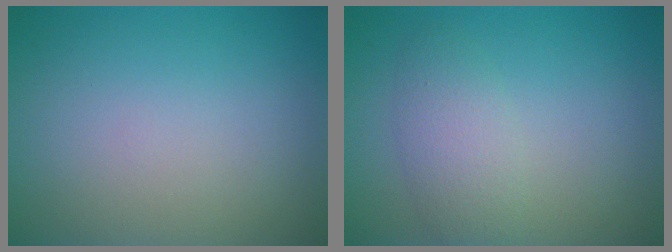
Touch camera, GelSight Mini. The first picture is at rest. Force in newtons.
{"total": 2.8, "press": 2.8, "slide": 0.1}